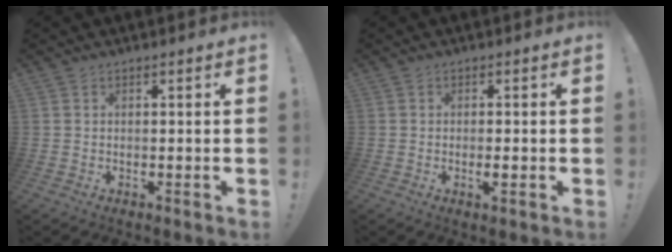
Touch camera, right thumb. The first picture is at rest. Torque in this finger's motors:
{"motor_torque": [0.22, 0.05, -0.10, 0.33, -0.03]}